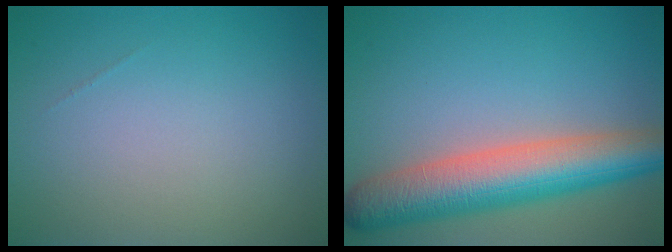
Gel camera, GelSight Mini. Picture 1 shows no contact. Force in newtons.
{"total": 8.6, "press": 8.5, "slide": 0.6}